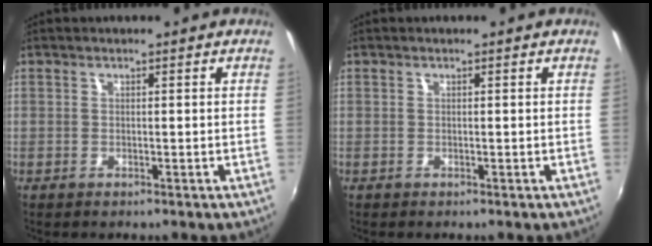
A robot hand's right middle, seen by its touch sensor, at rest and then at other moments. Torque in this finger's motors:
{"motor_torque": [-0.10, 0.01, -0.01, 0.00]}